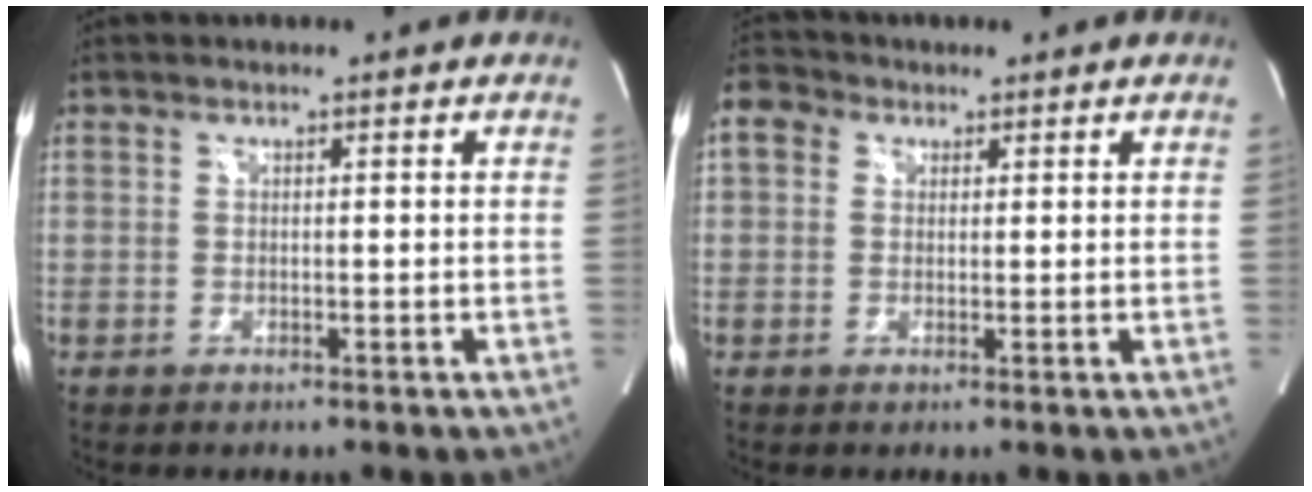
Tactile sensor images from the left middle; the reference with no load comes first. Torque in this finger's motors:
{"motor_torque": [0.40, -0.14, 0.24, 0.04]}